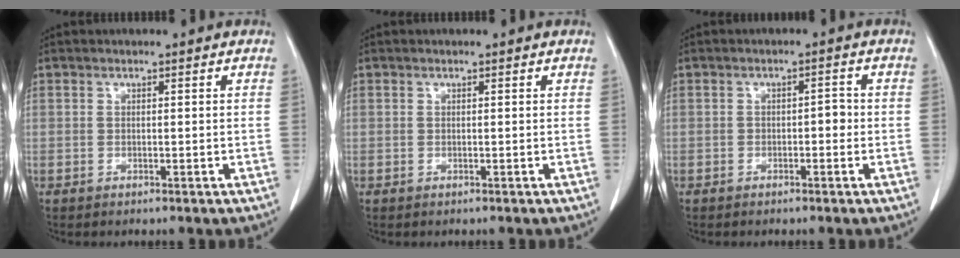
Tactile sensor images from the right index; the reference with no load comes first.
{"total": 0.0}
{"total": 1.7, "force": [-0.6, 0.8, 1.4], "torque": [-0.018, 0.008, -0.009]}